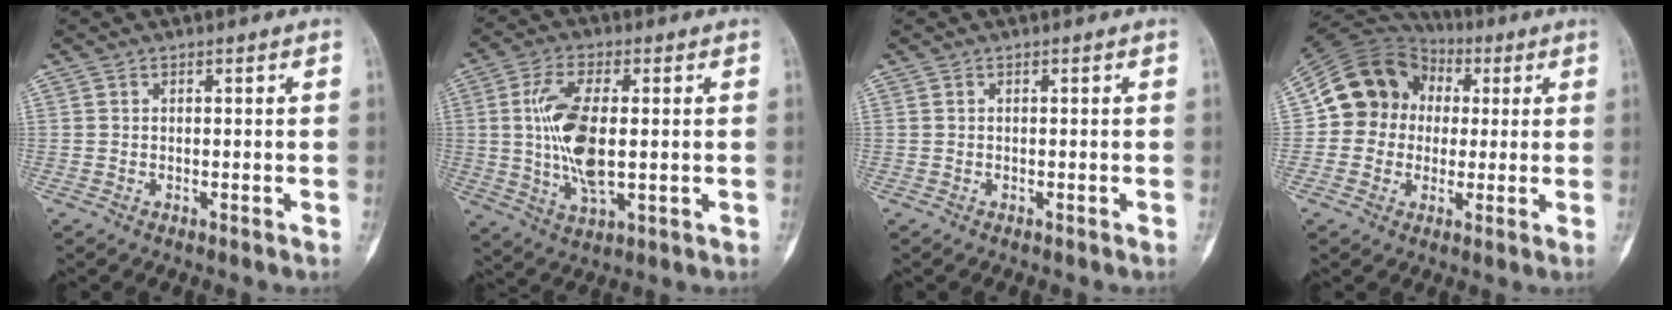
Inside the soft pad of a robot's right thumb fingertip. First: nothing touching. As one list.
[{"total": 12.8, "force": [0.7, 5.7, 11.4], "torque": [-0.224, -0.006, 0.017]}, {"total": 0.0}, {"total": 13.9, "force": [1.5, 12.5, 5.8], "torque": [-0.079, 0.026, 0.020]}]